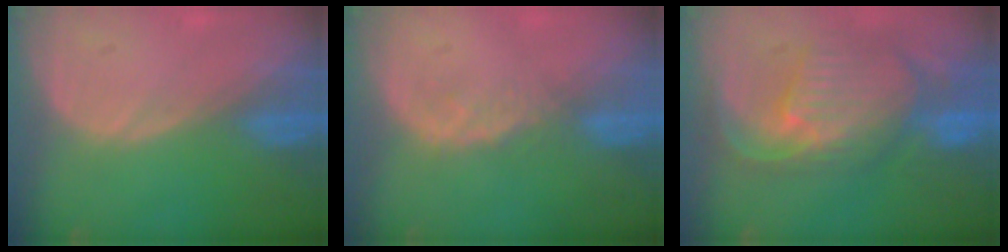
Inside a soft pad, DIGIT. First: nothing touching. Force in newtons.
{"total": 1.9, "press": 1.9, "slide": 0.3}
{"total": 11.0, "press": 9.6, "slide": 5.4}